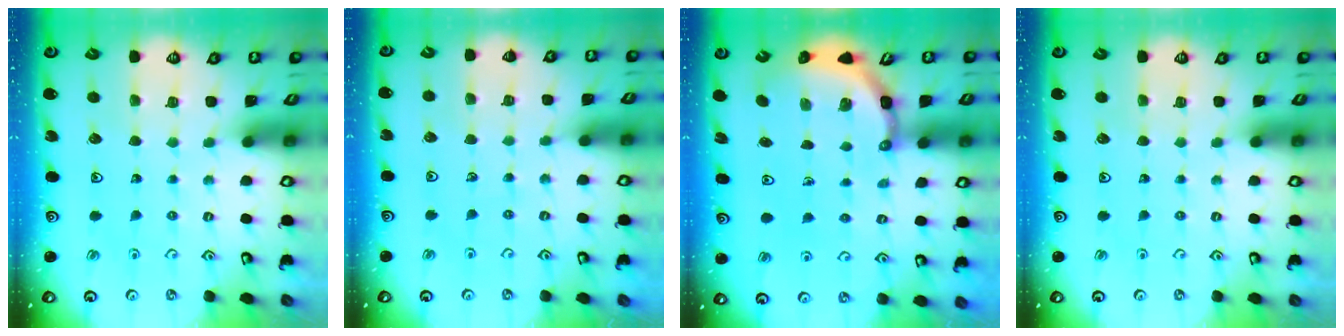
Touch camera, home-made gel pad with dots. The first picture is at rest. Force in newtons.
{"total": 3.5, "press": 3.4, "slide": 0.8}
{"total": 4.1, "press": 3.9, "slide": 1.3}
{"total": 0.0}